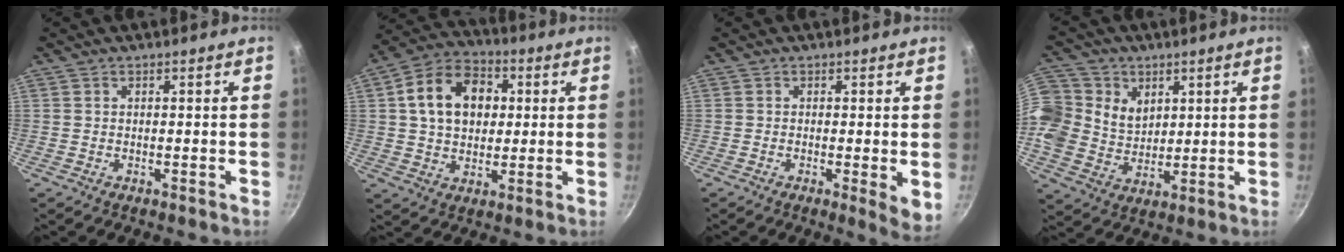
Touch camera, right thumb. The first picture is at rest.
{"total": 14.3, "force": [2.8, 10.6, 9.2], "torque": [-0.128, 0.019, 0.036]}
{"total": 4.4, "force": [-0.3, 1.0, 4.3], "torque": [-0.054, -0.016, -0.006]}
{"total": 16.1, "force": [2.3, 14.5, 6.6], "torque": [-0.104, 0.002, 0.040]}